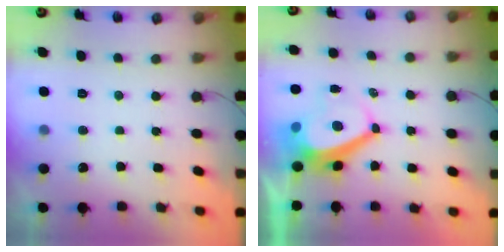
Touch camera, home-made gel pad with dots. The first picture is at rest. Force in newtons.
{"total": 5.6, "press": 5.6, "slide": 0.7}